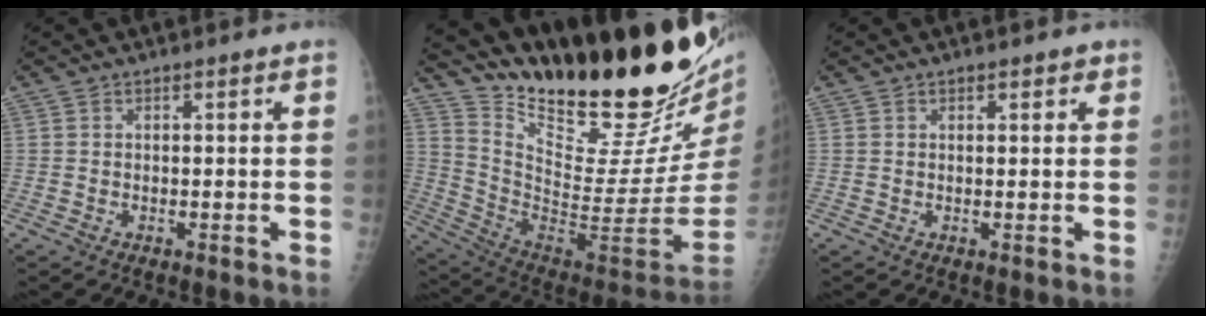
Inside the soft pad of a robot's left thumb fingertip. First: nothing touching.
{"total": 30.6, "force": [24.7, 5.7, 17.0], "torque": [-0.242, -0.174, 0.380]}
{"total": 1.5, "force": [0.9, 0.8, 0.9], "torque": [-0.002, -0.002, 0.009]}